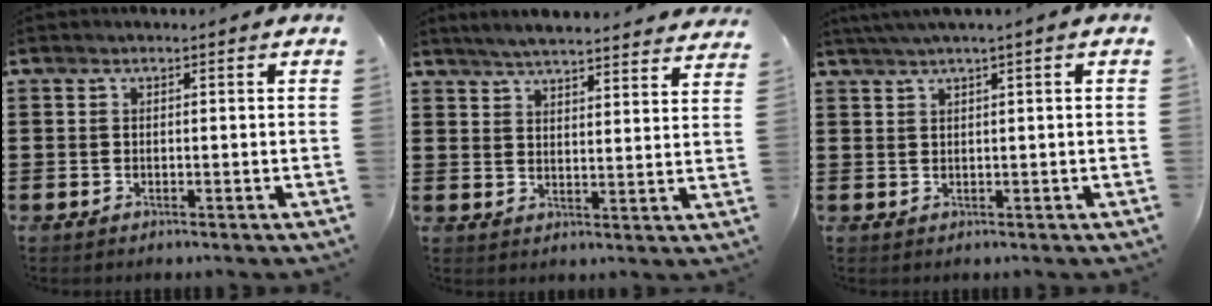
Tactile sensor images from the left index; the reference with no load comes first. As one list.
[{"total": 4.6, "force": [4.6, -0.3, 0.7], "torque": [-0.031, -0.023, 0.081]}, {"total": 1.7, "force": [0.9, -0.4, 1.4], "torque": [-0.023, -0.002, 0.016]}]